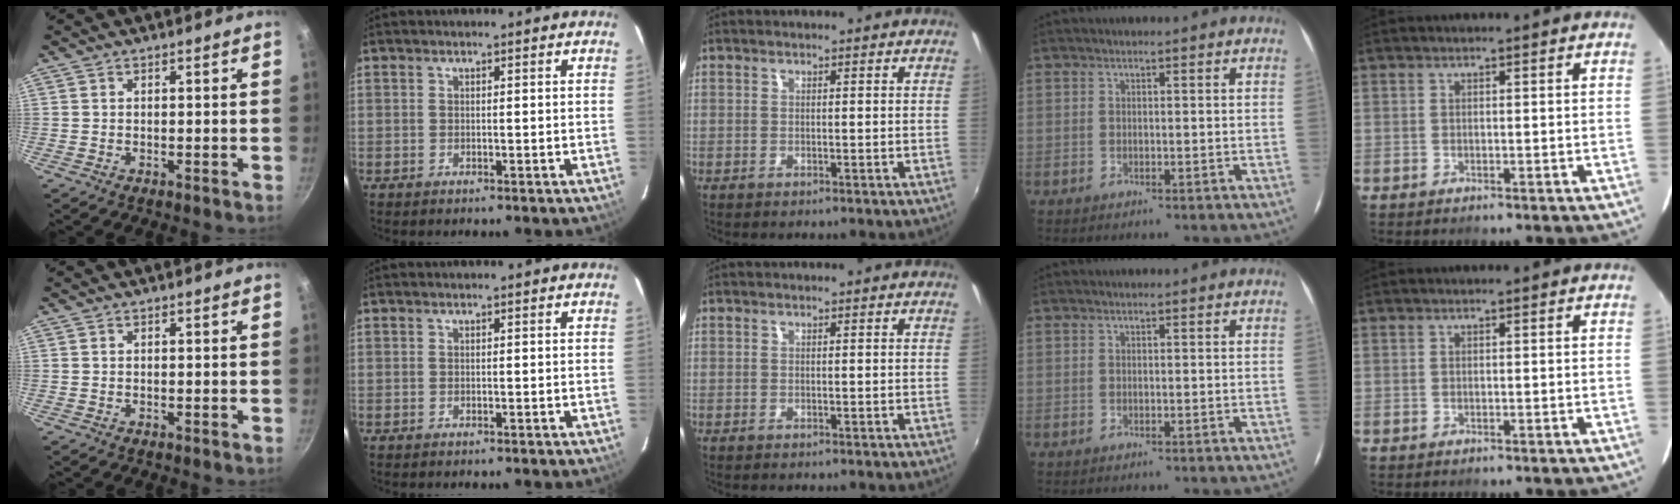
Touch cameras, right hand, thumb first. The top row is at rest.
{}